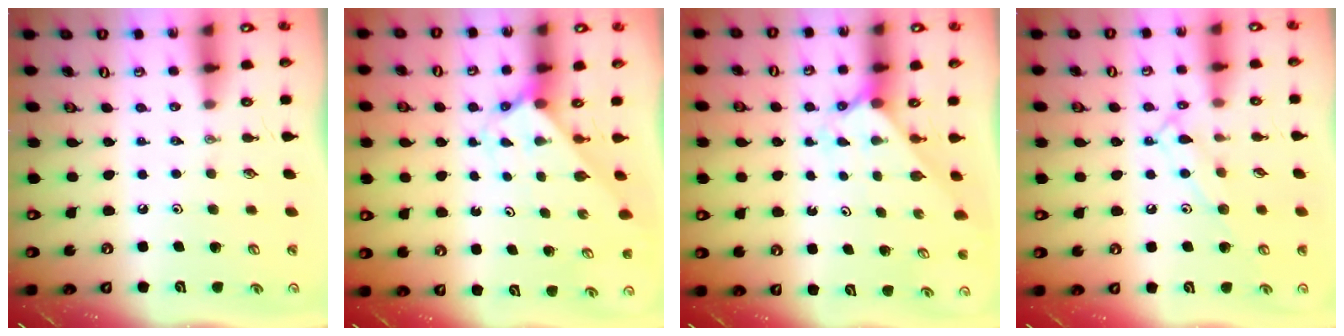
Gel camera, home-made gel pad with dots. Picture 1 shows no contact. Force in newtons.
{"total": 2.3, "press": 2.3, "slide": 0.2}
{"total": 2.1, "press": 2.1, "slide": 0.3}
{"total": 10.1, "press": 10.1, "slide": 0.8}